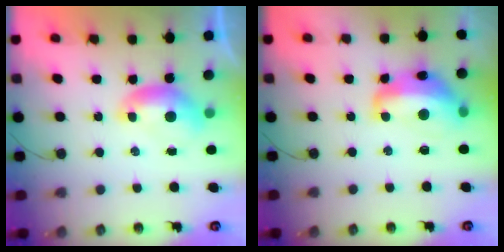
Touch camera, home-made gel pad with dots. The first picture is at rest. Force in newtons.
{"total": 7.6, "press": 7.6, "slide": 0.8}